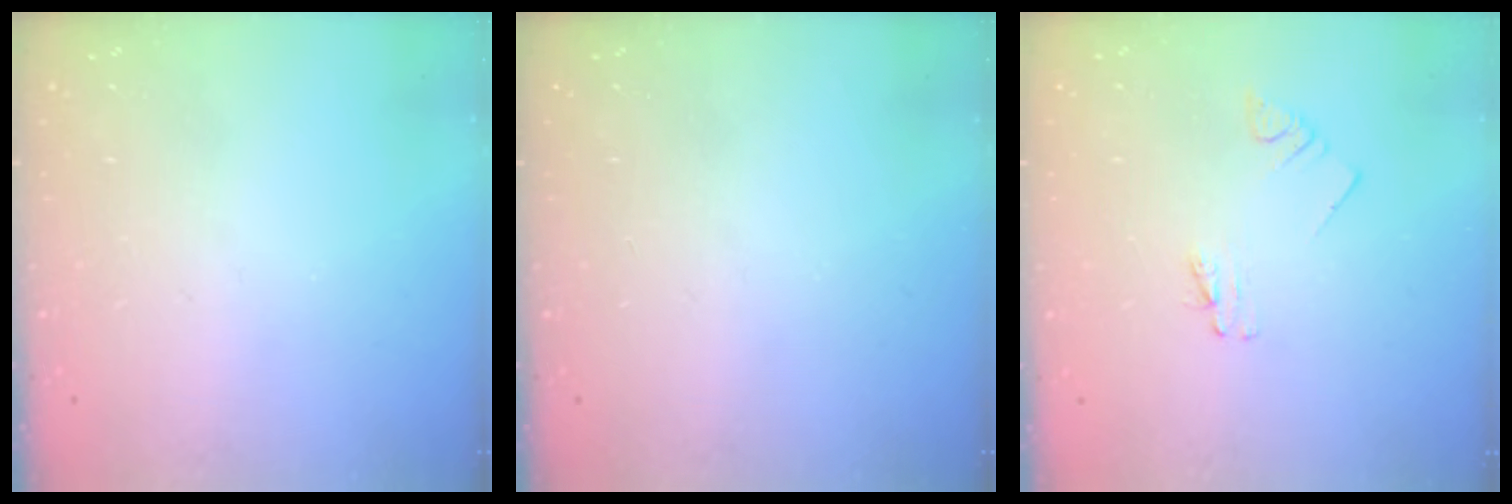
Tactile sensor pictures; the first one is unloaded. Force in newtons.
{"total": 0.0}
{"total": 1.6, "press": 1.6, "slide": 0.2}